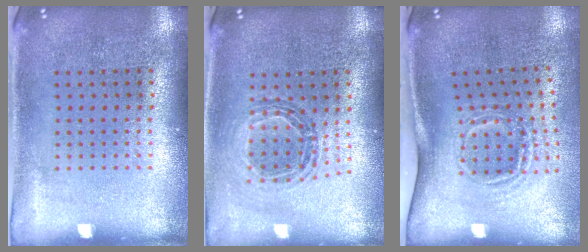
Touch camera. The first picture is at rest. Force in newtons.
{"total": 0.8, "press": 0.8, "slide": 0.1}
{"total": 1.8, "press": 1.2, "slide": 1.4}